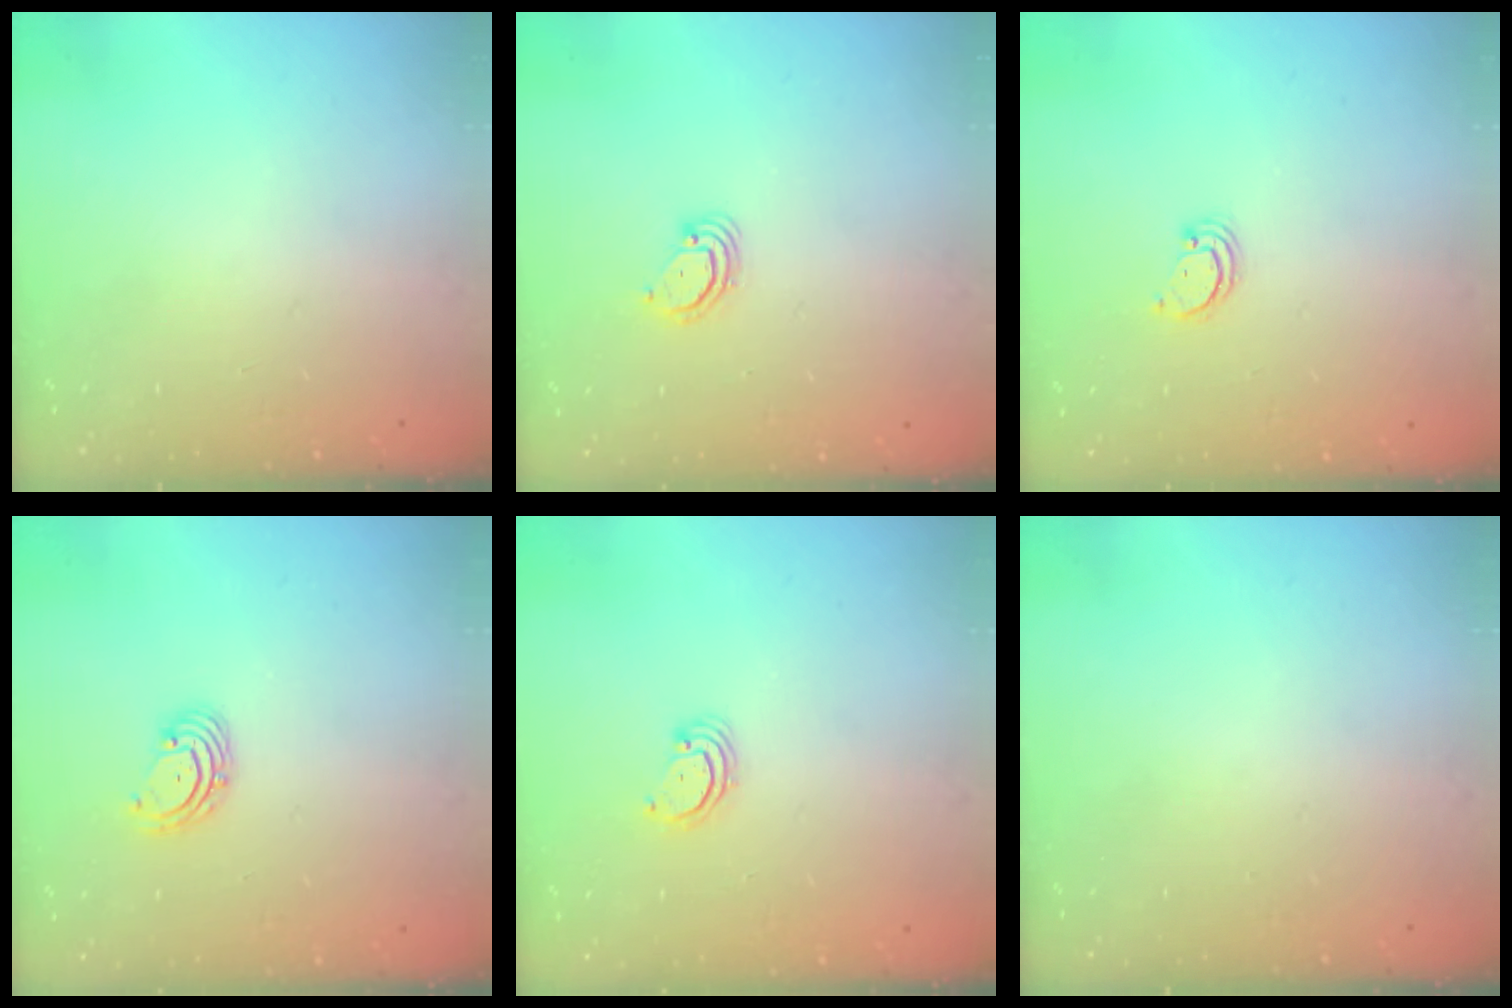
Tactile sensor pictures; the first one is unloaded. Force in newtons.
{"total": 2.9, "press": 2.9, "slide": 0.3}
{"total": 2.1, "press": 2.1, "slide": 0.2}
{"total": 3.4, "press": 3.3, "slide": 0.5}
{"total": 2.3, "press": 2.3, "slide": 0.2}
{"total": 0.0}